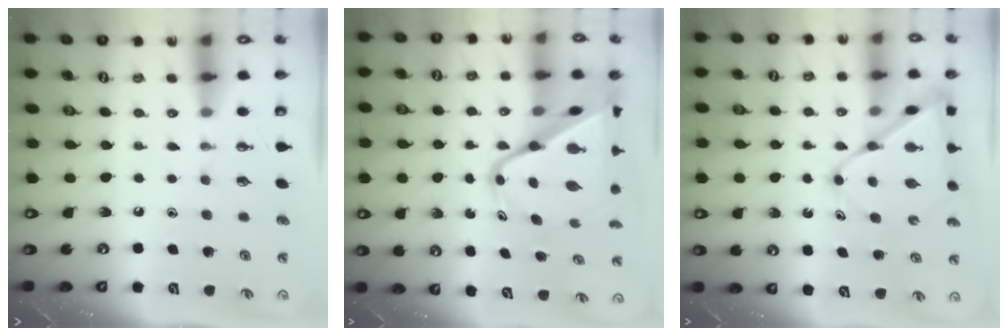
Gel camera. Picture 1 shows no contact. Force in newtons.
{"total": 16.2, "press": 16.1, "slide": 1.2}
{"total": 12.5, "press": 12.5, "slide": 1.1}